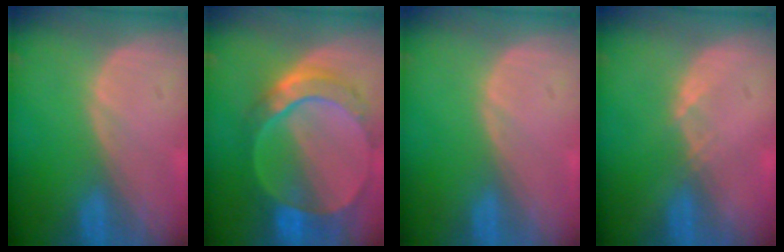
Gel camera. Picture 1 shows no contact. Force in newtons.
{"total": 9.4, "press": 8.3, "slide": 4.4}
{"total": 0.0}
{"total": 1.0, "press": 0.8, "slide": 0.5}